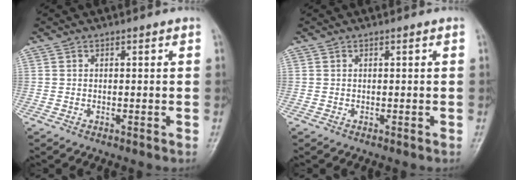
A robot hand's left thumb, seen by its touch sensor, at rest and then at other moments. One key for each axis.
{"total": 0.0}